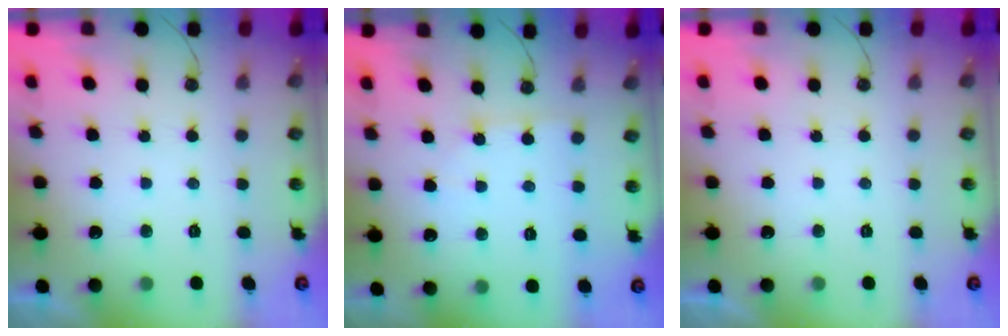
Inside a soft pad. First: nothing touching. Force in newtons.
{"total": 2.8, "press": 2.7, "slide": 0.4}
{"total": 0.0}